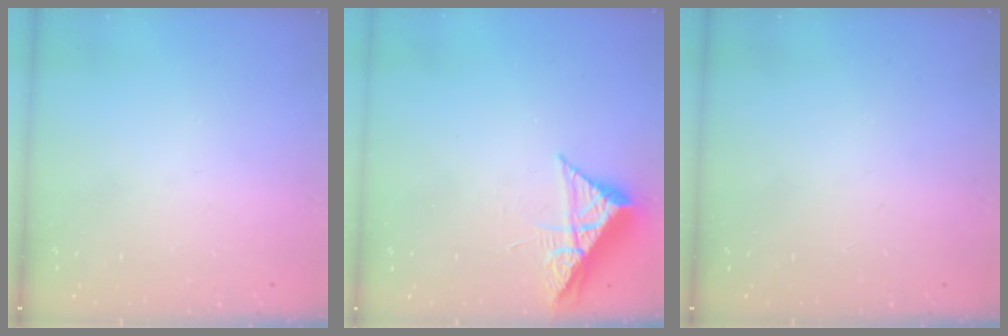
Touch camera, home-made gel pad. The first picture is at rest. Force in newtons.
{"total": 7.0, "press": 7.0, "slide": 0.3}
{"total": 0.0}